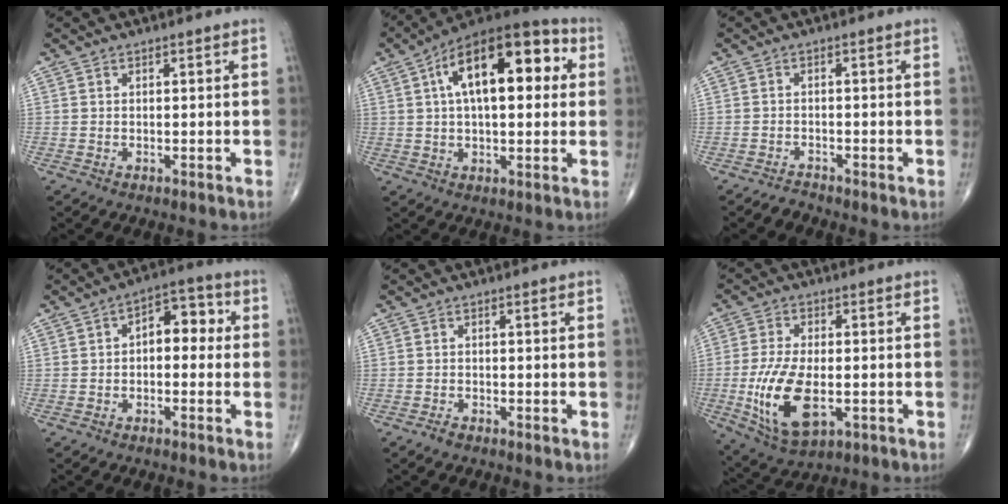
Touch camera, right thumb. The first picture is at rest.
{"total": 20.6, "force": [5.3, 9.7, 17.4], "torque": [-0.249, 0.029, 0.073]}
{"total": 1.3, "force": [-1.2, 0.2, -0.3], "torque": [0.011, -0.003, -0.027]}
{"total": 7.4, "force": [0.3, 4.5, 5.8], "torque": [-0.050, 0.029, -0.008]}
{"total": 1.2, "force": [-0.9, 0.5, 0.7], "torque": [-0.011, -0.001, -0.020]}
{"total": 13.7, "force": [-2.8, 7.0, 11.5], "torque": [-0.225, -0.007, -0.040]}